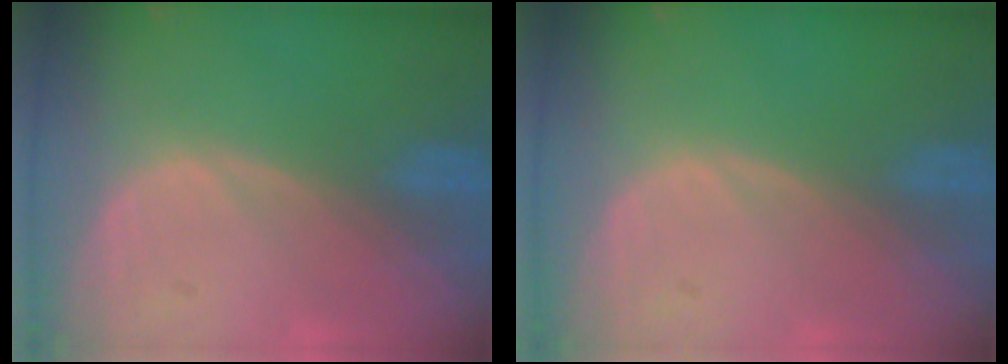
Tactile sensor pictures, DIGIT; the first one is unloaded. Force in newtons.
{"total": 0.0}